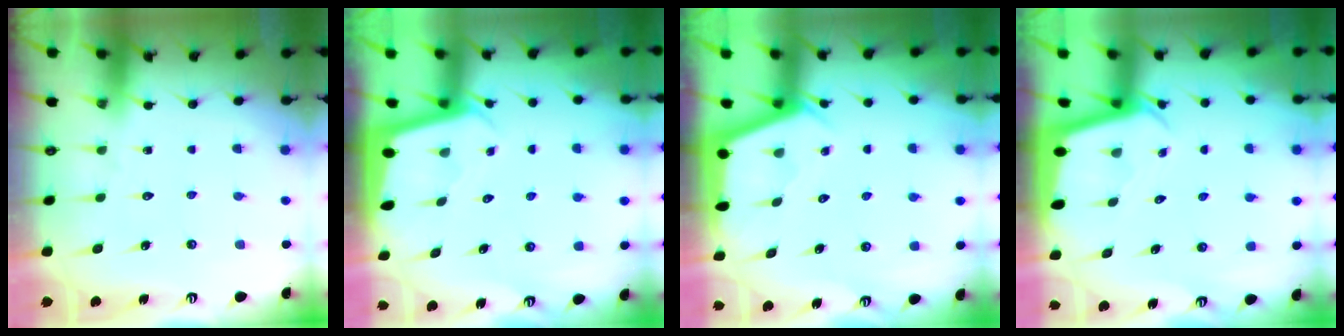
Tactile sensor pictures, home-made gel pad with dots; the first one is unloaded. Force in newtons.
{"total": 2.0, "press": 2.0, "slide": 0.0}
{"total": 2.9, "press": 2.8, "slide": 0.4}
{"total": 1.9, "press": 1.9, "slide": 0.1}